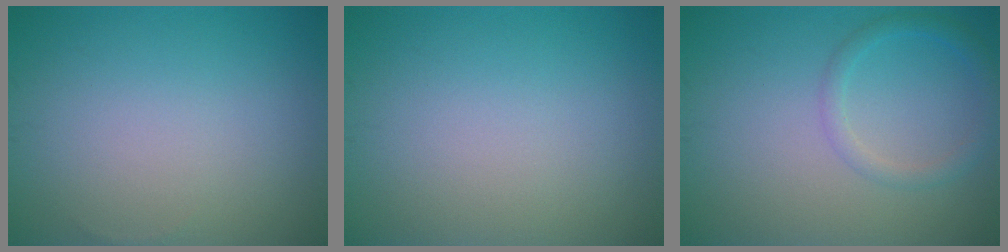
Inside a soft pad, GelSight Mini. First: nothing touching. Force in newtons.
{"total": 0.0}
{"total": 1.9, "press": 1.9, "slide": 0.2}